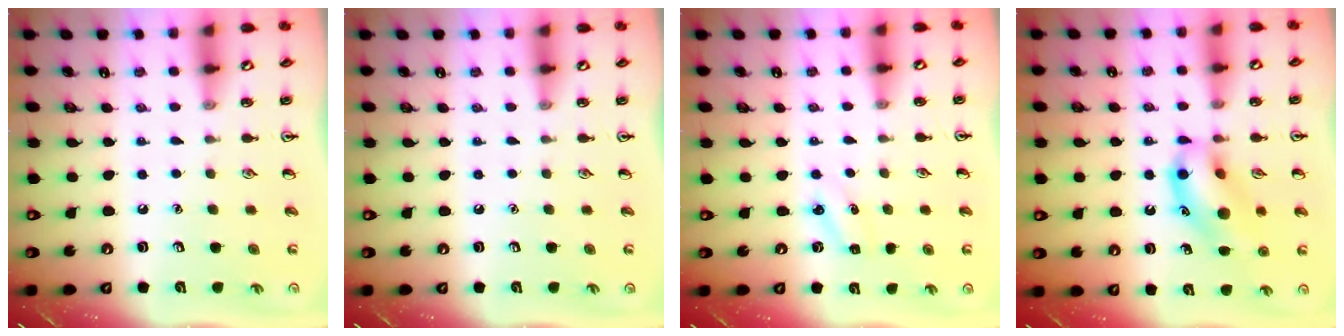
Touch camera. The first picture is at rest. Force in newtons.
{"total": 0.0}
{"total": 2.8, "press": 2.6, "slide": 1.0}
{"total": 13.9, "press": 13.8, "slide": 1.7}